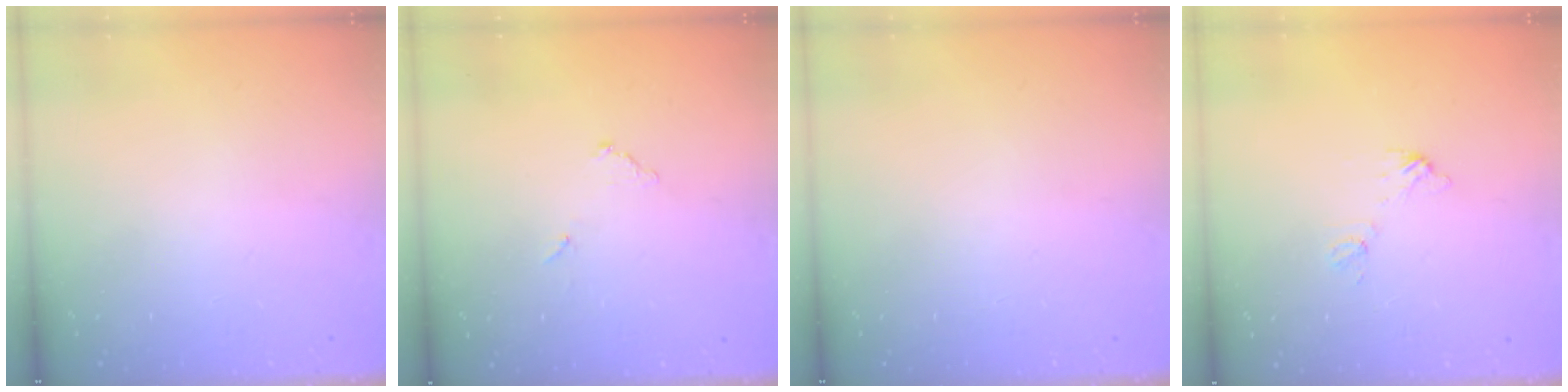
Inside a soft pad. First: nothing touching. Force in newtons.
{"total": 6.9, "press": 6.9, "slide": 0.2}
{"total": 0.0}
{"total": 5.7, "press": 5.7, "slide": 0.4}